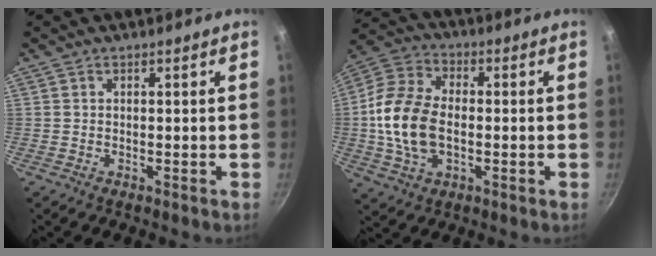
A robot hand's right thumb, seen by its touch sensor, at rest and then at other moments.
{"total": 14.6, "force": [-1.1, 9.4, 11.2], "torque": [-0.207, 0.021, -0.033]}